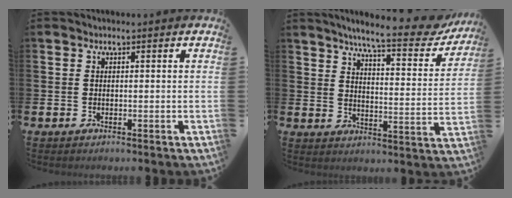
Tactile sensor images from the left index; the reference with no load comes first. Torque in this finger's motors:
{"motor_torque": [1.01, -1.13, 0.62, 0.21]}